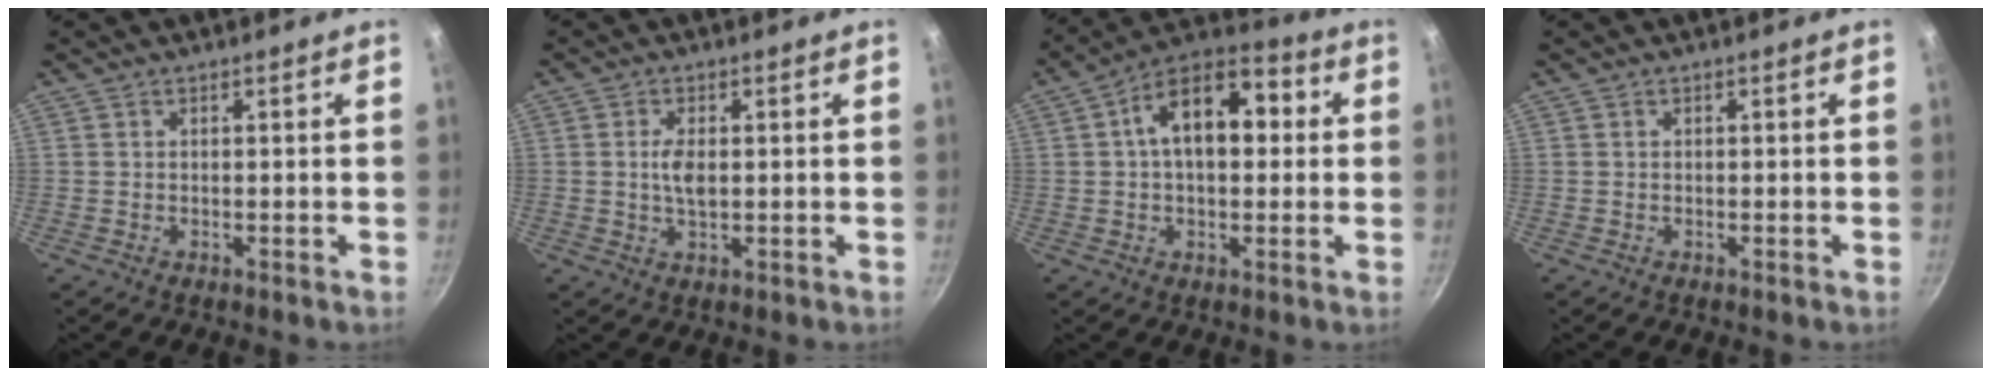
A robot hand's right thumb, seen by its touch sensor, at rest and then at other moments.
{"total": 3.8, "force": [0.3, 1.9, 3.3], "torque": [-0.062, -0.002, 0.006]}
{"total": 14.4, "force": [2.3, 8.3, 11.5], "torque": [-0.166, 0.036, 0.026]}
{"total": 0.0}